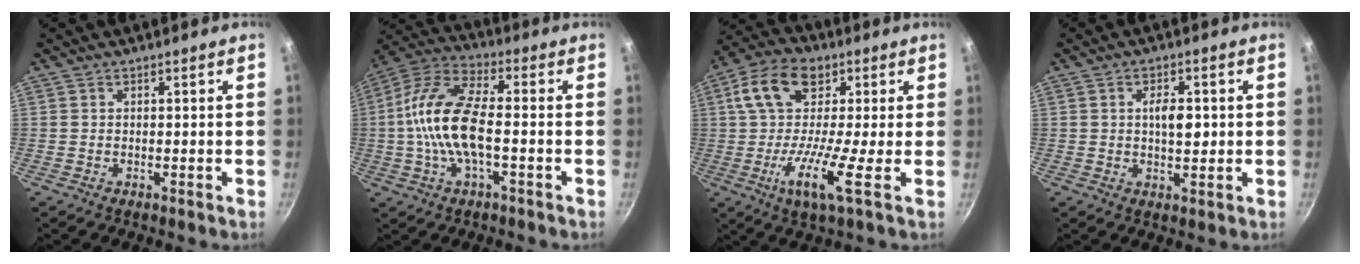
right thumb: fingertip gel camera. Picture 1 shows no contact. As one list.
[{"total": 14.7, "force": [-1.6, 6.1, 13.3], "torque": [-0.259, 0.037, -0.048]}, {"total": 14.1, "force": [0.3, 5.9, 12.8], "torque": [-0.228, 0.014, -0.023]}, {"total": 5.1, "force": [0.4, 2.6, 4.4], "torque": [-0.059, -0.001, 0.003]}]